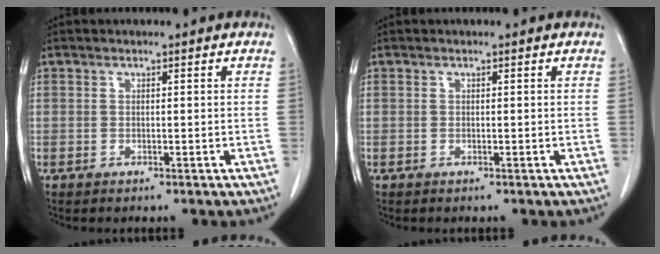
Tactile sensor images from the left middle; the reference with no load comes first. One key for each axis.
{"total": 0.0}